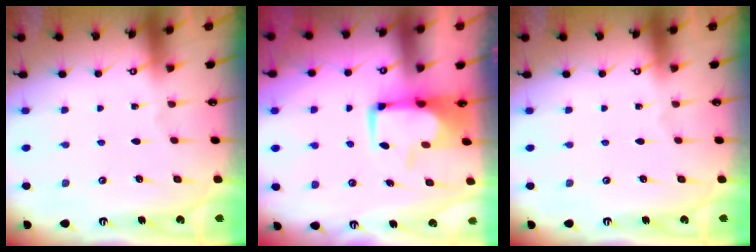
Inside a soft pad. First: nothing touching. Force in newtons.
{"total": 1.0, "press": 0.2, "slide": 1.0}
{"total": 0.0}